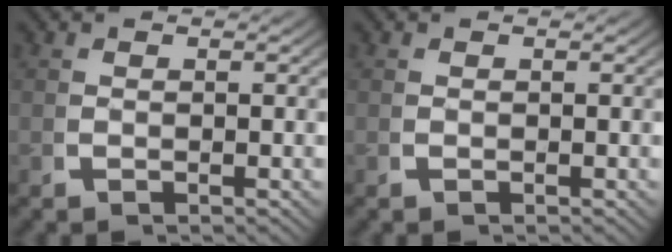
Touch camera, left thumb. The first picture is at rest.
{"total": 0.0}